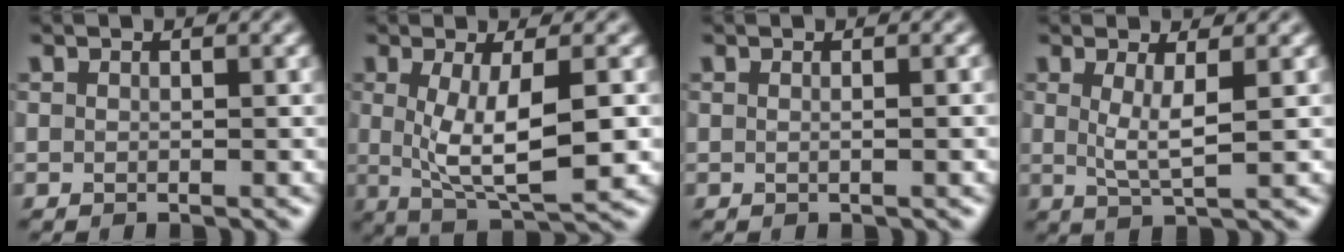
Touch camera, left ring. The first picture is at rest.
{"total": 7.1, "force": [0.1, 2.1, 6.7], "torque": [-0.120, -0.010, 0.004]}
{"total": 1.5, "force": [0.1, 0.6, 1.4], "torque": [-0.013, 0.001, -0.004]}
{"total": 2.9, "force": [0.6, 0.6, 2.8], "torque": [-0.054, -0.008, 0.013]}